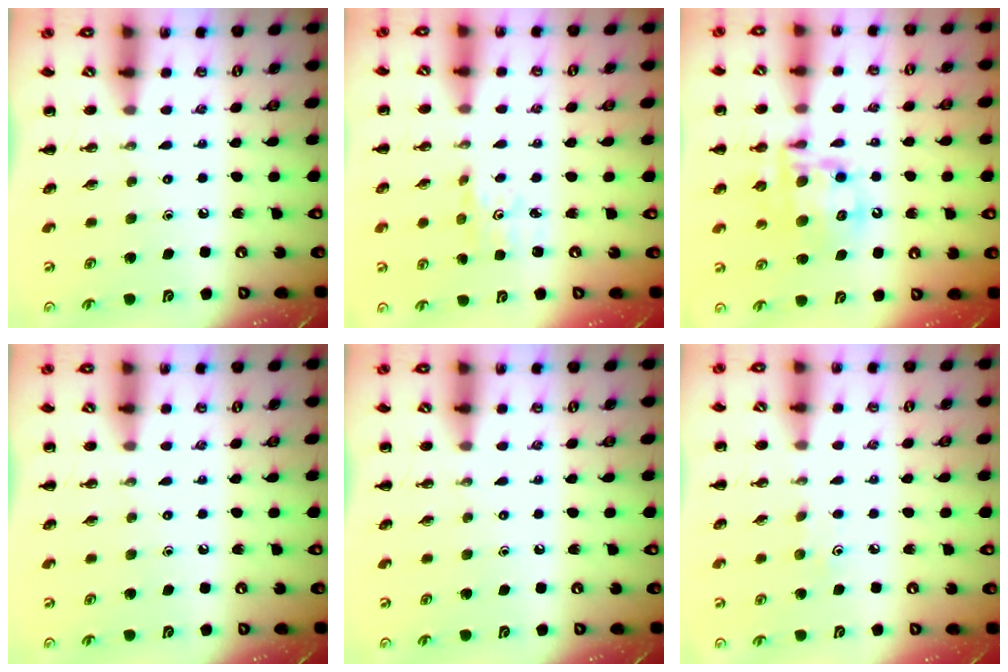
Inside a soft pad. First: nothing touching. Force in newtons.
{"total": 1.8, "press": 1.8, "slide": 0.5}
{"total": 12.7, "press": 12.4, "slide": 2.9}
{"total": 0.0}
{"total": 0.0}
{"total": 2.8, "press": 2.7, "slide": 0.8}